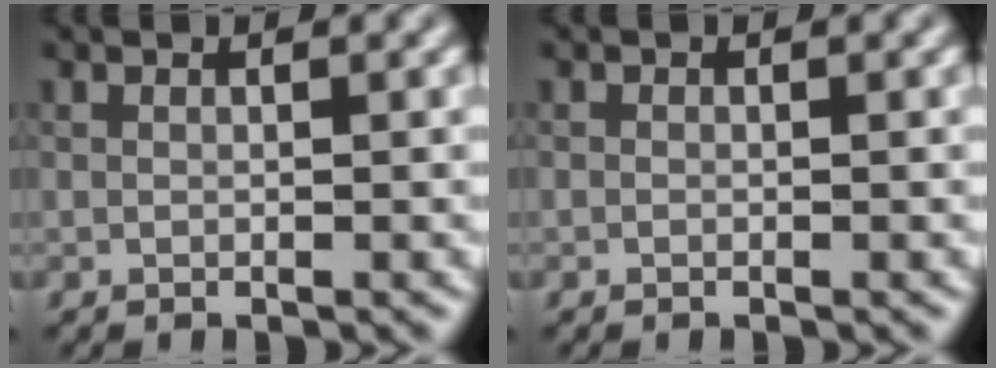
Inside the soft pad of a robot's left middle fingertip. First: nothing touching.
{"total": 0.0}